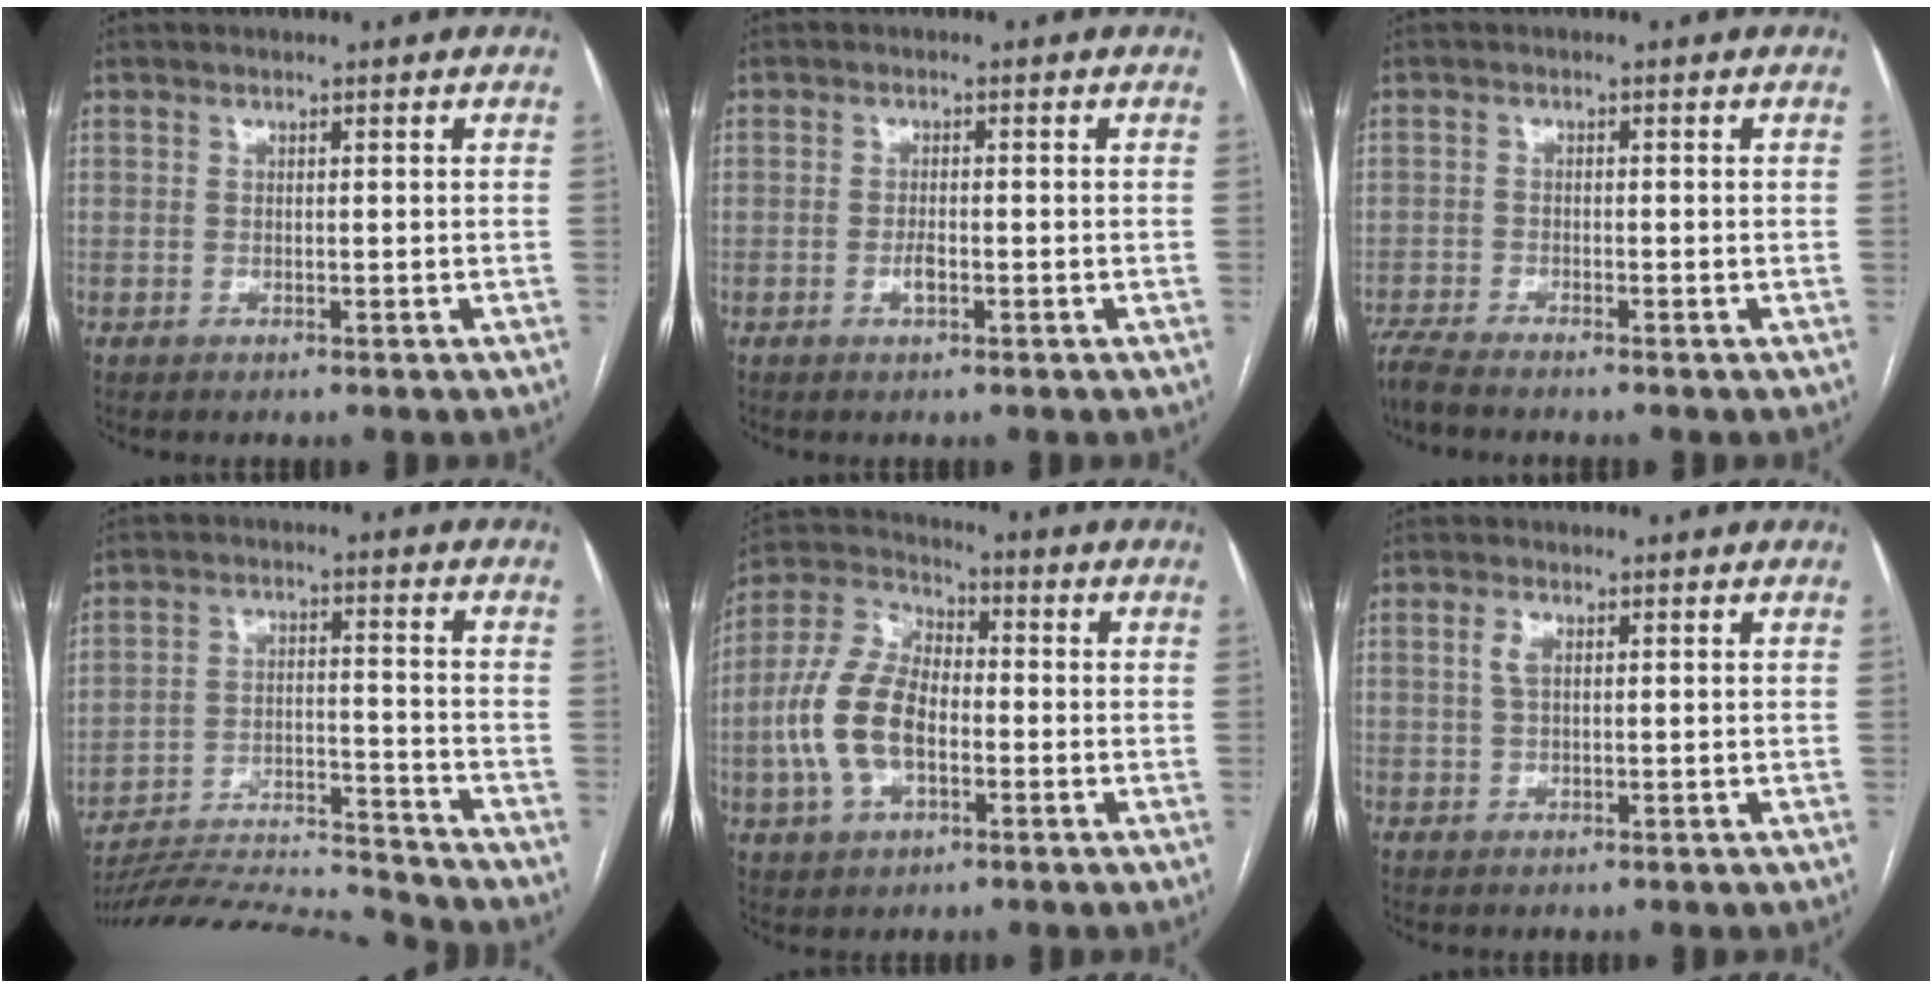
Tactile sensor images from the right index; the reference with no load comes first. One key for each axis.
{"total": 1.8, "fx": -0.7, "fy": 0.5, "fz": 1.6, "tx": -0.031, "ty": 0.001, "tz": -0.012}
{"total": 3.6, "fx": -3.3, "fy": -0.3, "fz": 1.5, "tx": -0.030, "ty": -0.015, "tz": -0.063}
{"total": 15.9, "fx": -15.7, "fy": -1.0, "fz": 2.6, "tx": -0.047, "ty": 0.009, "tz": -0.250}
{"total": 12.5, "fx": -2.4, "fy": 6.8, "fz": 10.2, "tx": -0.238, "ty": 0.021, "tz": -0.047}
{"total": 2.1, "fx": 0.6, "fy": 1.0, "fz": 1.8, "tx": -0.041, "ty": 0.006, "tz": 0.015}